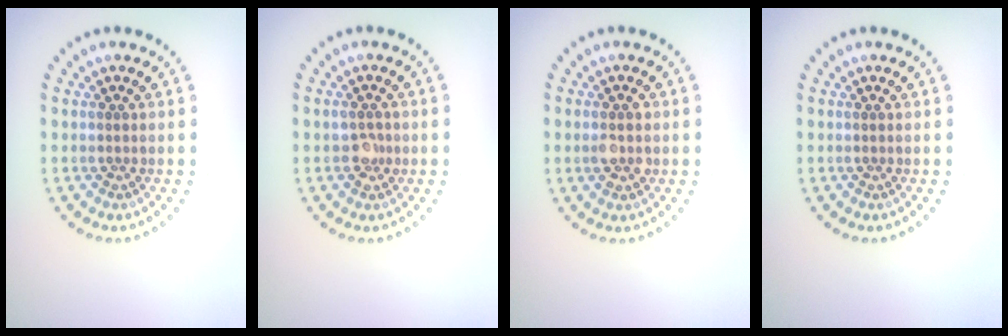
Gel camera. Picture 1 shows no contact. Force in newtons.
{"total": 1.4, "press": 1.4, "slide": 0.2}
{"total": 2.4, "press": 2.4, "slide": 0.1}
{"total": 0.0}